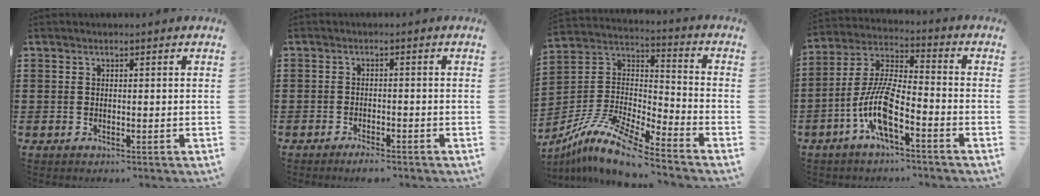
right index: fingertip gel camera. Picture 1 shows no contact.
{"total": 1.6, "force": [-1.5, 0.2, 0.6], "torque": [-0.013, 0.000, -0.029]}
{"total": 10.9, "force": [-9.2, 1.7, 5.7], "torque": [-0.127, 0.009, -0.187]}
{"total": 9.9, "force": [-4.8, 2.5, 8.2], "torque": [-0.190, -0.008, -0.096]}